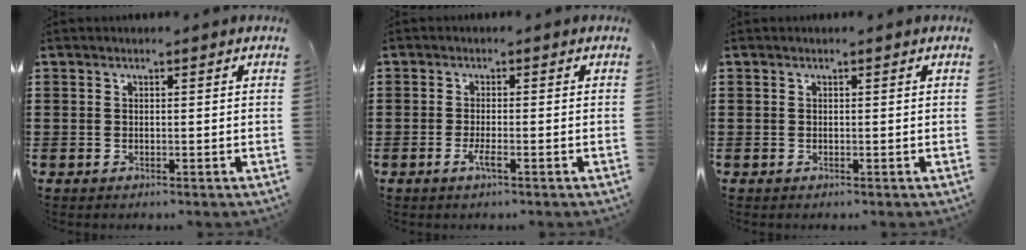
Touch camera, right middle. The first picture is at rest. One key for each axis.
{"total": 2.0, "fx": -0.9, "fy": 0.2, "fz": 1.8, "tx": -0.038, "ty": -0.002, "tz": -0.020}
{"total": 0.0}